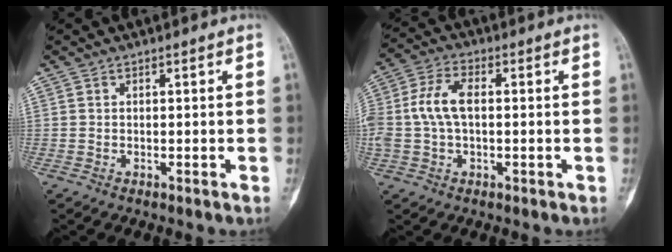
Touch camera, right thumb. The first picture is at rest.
{"total": 8.2, "force": [0.2, 4.6, 6.8], "torque": [-0.154, 0.022, 0.000]}